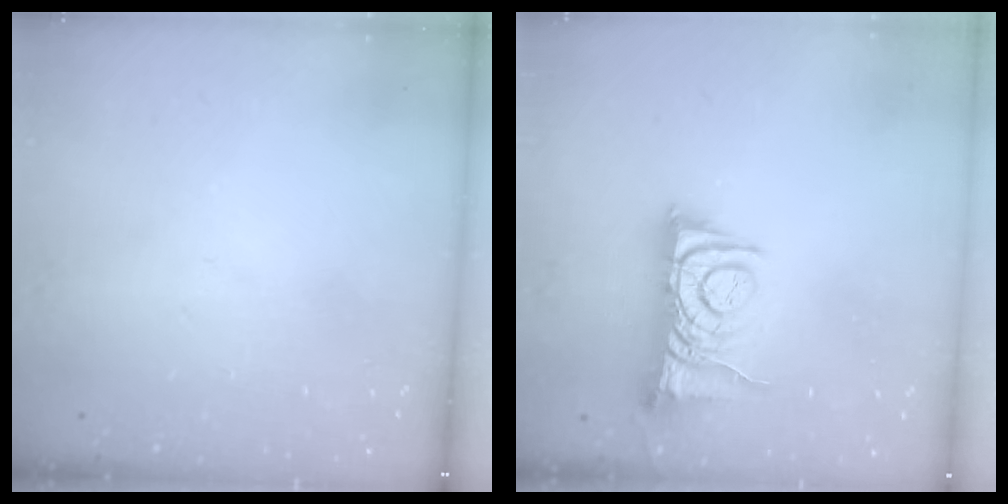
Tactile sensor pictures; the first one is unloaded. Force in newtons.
{"total": 8.2, "press": 8.2, "slide": 0.7}